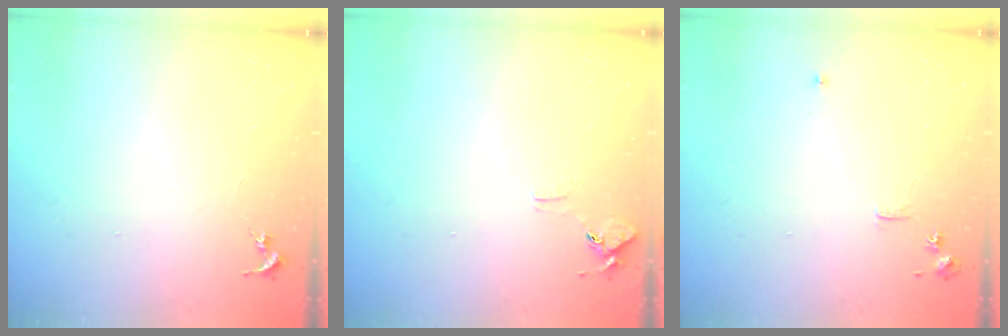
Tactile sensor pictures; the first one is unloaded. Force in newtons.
{"total": 6.2, "press": 6.1, "slide": 0.6}
{"total": 5.9, "press": 5.9, "slide": 0.7}